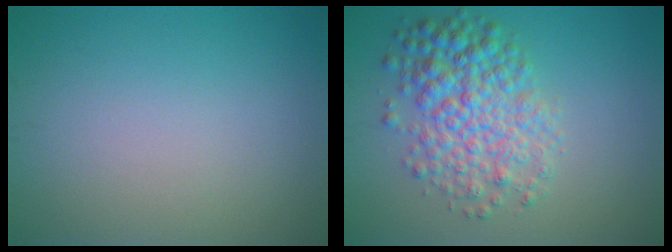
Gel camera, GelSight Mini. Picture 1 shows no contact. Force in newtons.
{"total": 5.8, "press": 5.8, "slide": 0.1}